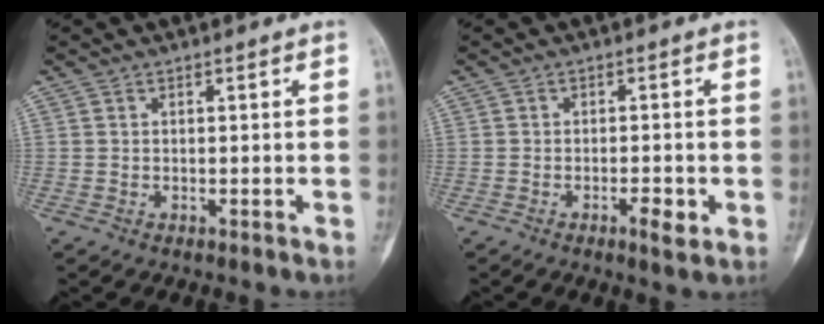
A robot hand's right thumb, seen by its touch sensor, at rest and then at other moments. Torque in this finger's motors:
{"motor_torque": [-0.40, 0.22, 0.05, 0.11, 0.05]}